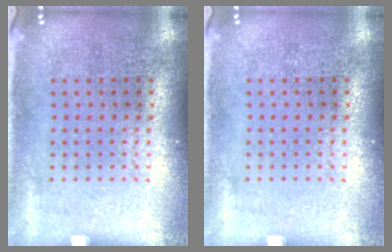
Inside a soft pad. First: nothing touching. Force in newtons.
{"total": 0.0}